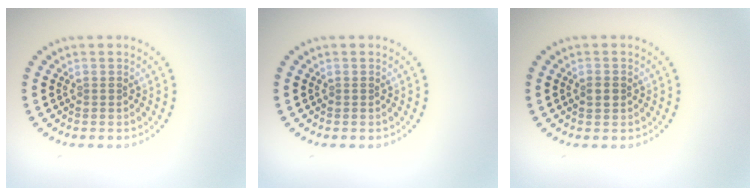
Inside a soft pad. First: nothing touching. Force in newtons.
{"total": 0.0}
{"total": 1.4, "press": 1.4, "slide": 0.1}